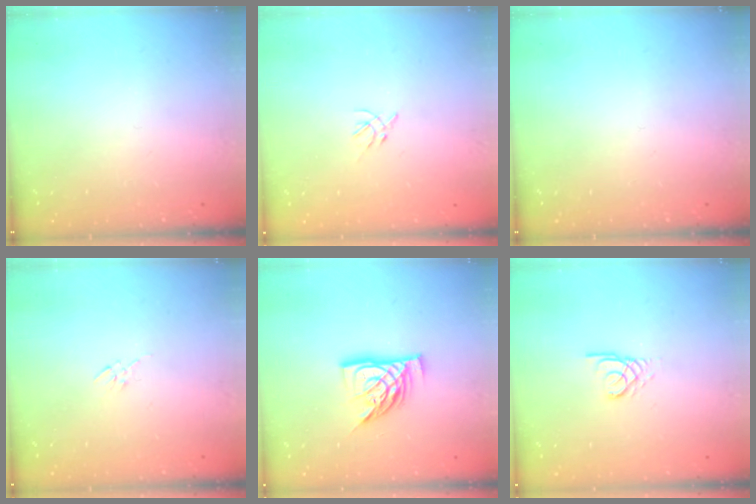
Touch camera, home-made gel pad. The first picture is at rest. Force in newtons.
{"total": 2.3, "press": 2.2, "slide": 0.6}
{"total": 0.0}
{"total": 2.7, "press": 2.7, "slide": 0.5}
{"total": 13.0, "press": 13.0, "slide": 1.2}
{"total": 2.4, "press": 2.4, "slide": 0.3}